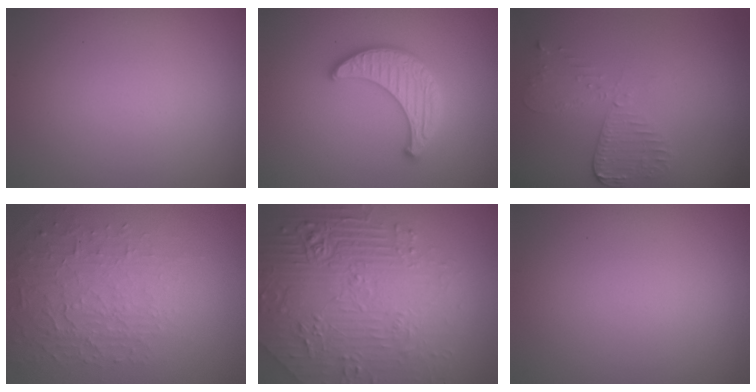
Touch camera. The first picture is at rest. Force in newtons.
{"total": 3.4, "press": 3.3, "slide": 0.7}
{"total": 2.7, "press": 2.4, "slide": 1.2}
{"total": 3.7, "press": 3.1, "slide": 2.0}
{"total": 7.2, "press": 5.7, "slide": 4.4}
{"total": 0.0}